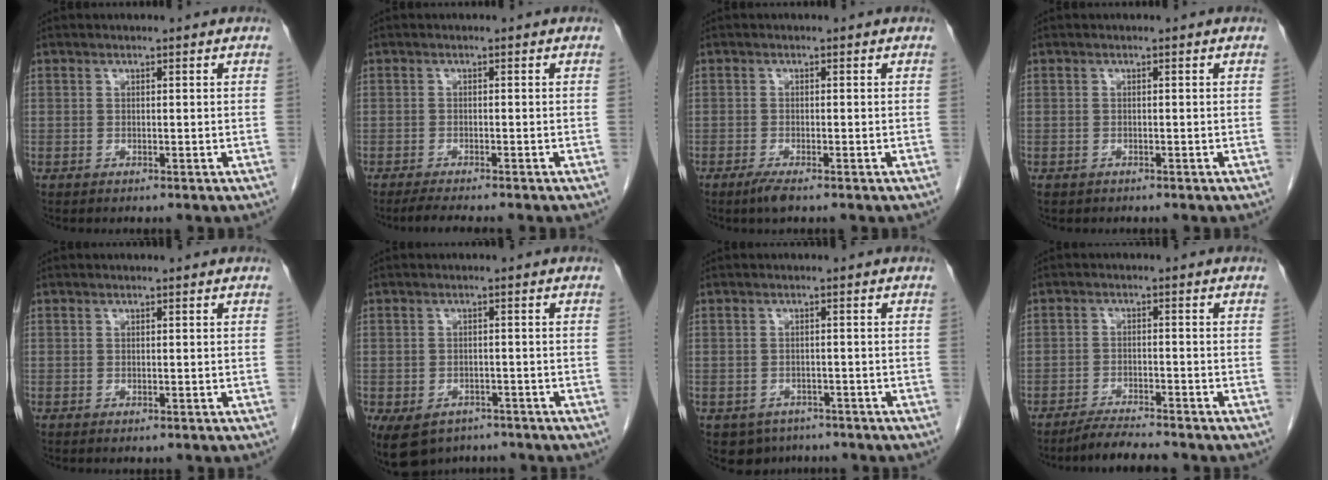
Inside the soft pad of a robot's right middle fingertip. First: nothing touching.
{"total": 4.1, "force": [-3.5, 0.2, 2.1], "torque": [-0.034, -0.009, -0.053]}
{"total": 2.0, "force": [-1.4, 0.2, 1.4], "torque": [-0.035, -0.006, -0.028]}
{"total": 1.0, "force": [-0.7, 0.7, 0.1], "torque": [-0.013, 0.001, -0.010]}
{"total": 0.0}
{"total": 8.7, "force": [-5.8, 5.8, 2.9], "torque": [-0.067, -0.001, -0.081]}
{"total": 4.5, "force": [-3.2, 3.1, 0.5], "torque": [-0.004, 0.006, -0.041]}
{"total": 4.2, "force": [-4.0, 0.1, 1.3], "torque": [-0.024, -0.017, -0.071]}